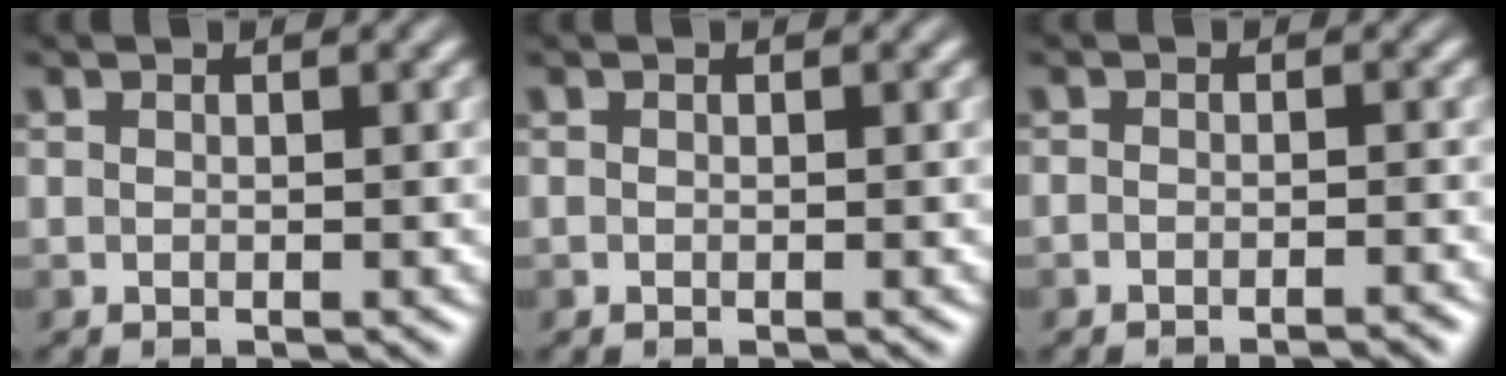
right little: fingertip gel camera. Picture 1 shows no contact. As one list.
[{"total": 0.0}, {"total": 2.0, "force": [-1.8, 0.2, 0.7], "torque": [-0.008, 0.007, -0.025]}]